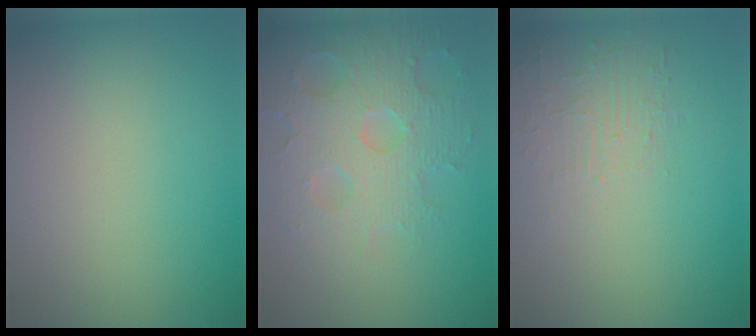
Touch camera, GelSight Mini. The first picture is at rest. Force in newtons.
{"total": 6.1, "press": 5.1, "slide": 3.4}
{"total": 1.6, "press": 0.3, "slide": 1.6}